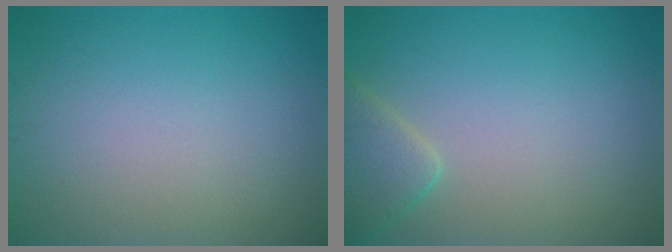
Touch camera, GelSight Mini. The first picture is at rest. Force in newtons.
{"total": 2.8, "press": 2.8, "slide": 0.1}